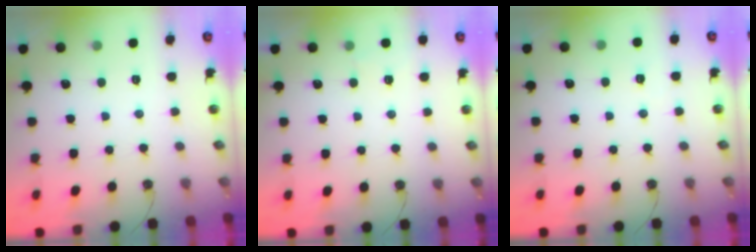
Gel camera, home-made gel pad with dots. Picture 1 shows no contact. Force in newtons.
{"total": 3.1, "press": 2.4, "slide": 2.0}
{"total": 2.8, "press": 1.5, "slide": 2.3}